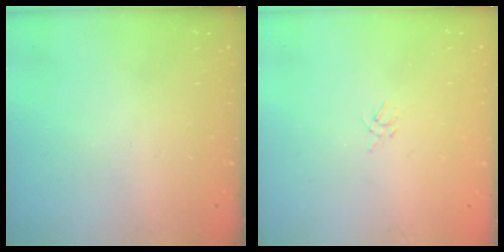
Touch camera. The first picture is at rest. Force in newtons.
{"total": 2.0, "press": 2.0, "slide": 0.4}